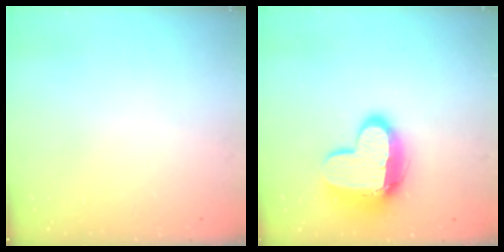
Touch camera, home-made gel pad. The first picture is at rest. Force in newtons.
{"total": 14.2, "press": 14.2, "slide": 1.1}